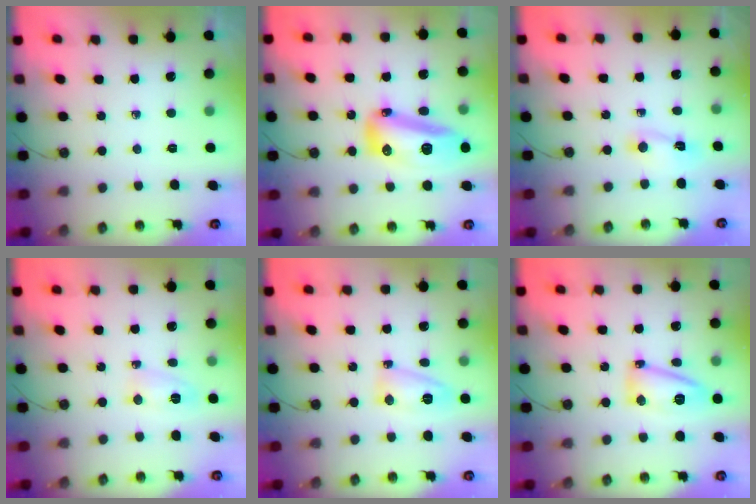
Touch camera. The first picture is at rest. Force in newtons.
{"total": 26.2, "press": 20.4, "slide": 16.5}
{"total": 2.1, "press": 2.1, "slide": 0.3}
{"total": 3.6, "press": 3.4, "slide": 1.2}
{"total": 10.9, "press": 7.0, "slide": 8.4}
{"total": 9.7, "press": 9.6, "slide": 0.7}